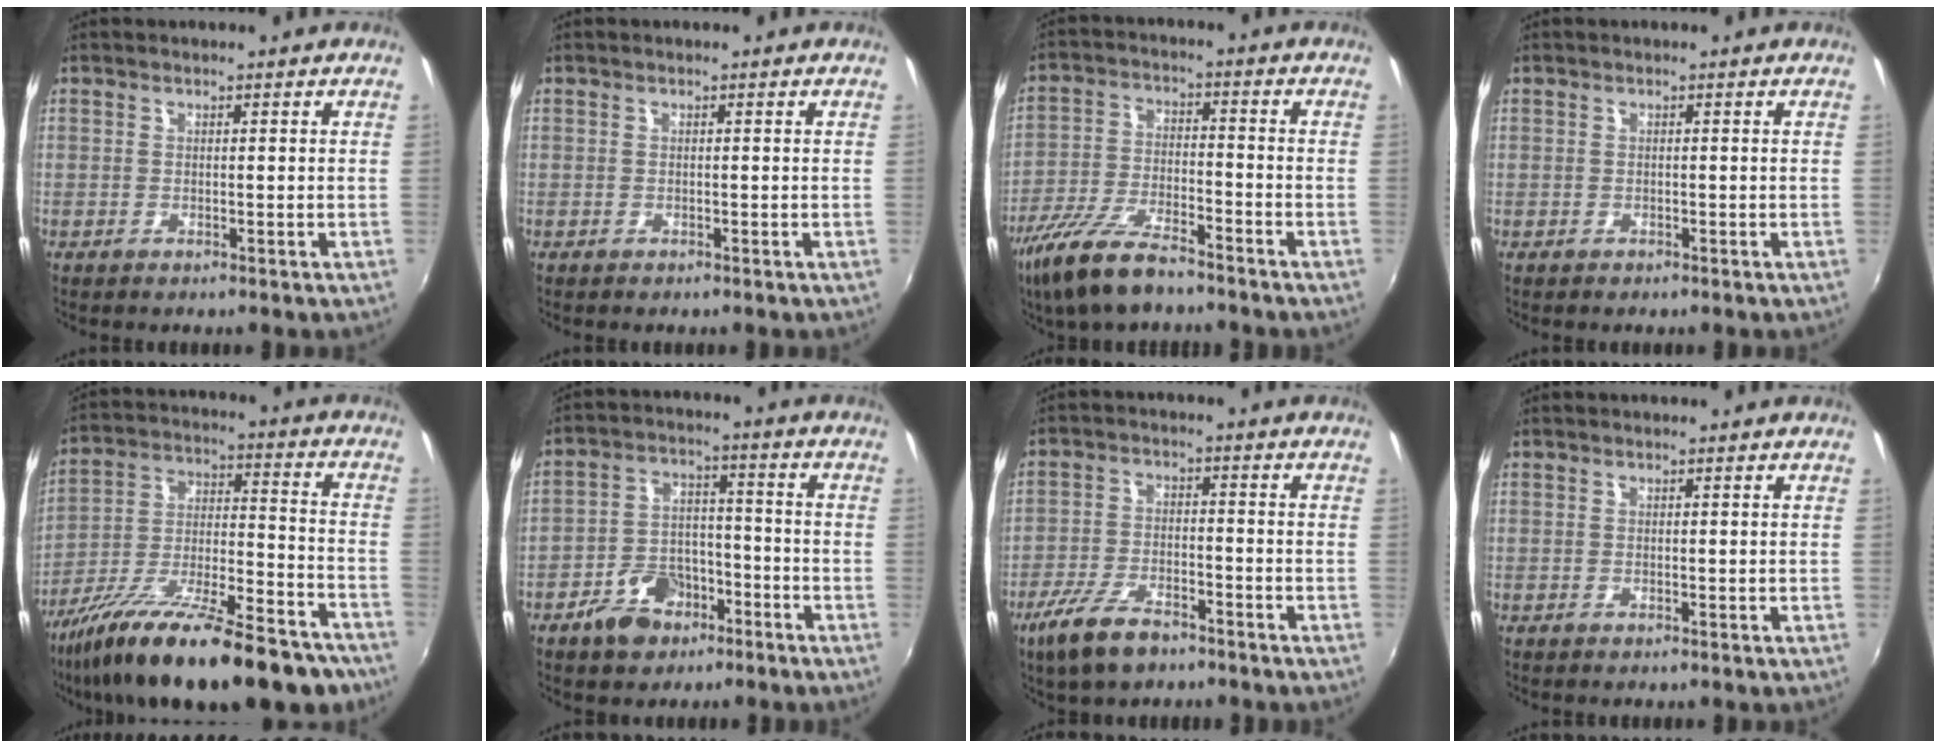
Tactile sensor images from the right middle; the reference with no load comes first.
{"total": 0.0}
{"total": 13.0, "force": [-9.7, 3.7, 7.8], "torque": [-0.171, -0.024, -0.186]}
{"total": 0.6, "force": [-0.3, 0.5, -0.1], "torque": [0.002, -0.001, -0.005]}
{"total": 25.5, "force": [-18.5, 7.1, 16.0], "torque": [-0.276, -0.038, -0.279]}
{"total": 9.5, "force": [-6.0, 5.8, 4.4], "torque": [-0.097, 0.021, -0.093]}
{"total": 9.6, "force": [-6.7, 3.8, 5.7], "torque": [-0.137, -0.014, -0.126]}
{"total": 0.0}